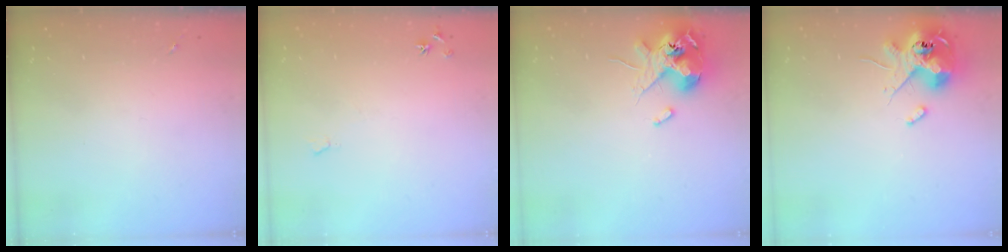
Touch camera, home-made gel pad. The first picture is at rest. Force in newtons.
{"total": 4.7, "press": 4.7, "slide": 0.7}
{"total": 12.7, "press": 12.5, "slide": 2.2}
{"total": 12.8, "press": 12.6, "slide": 2.2}